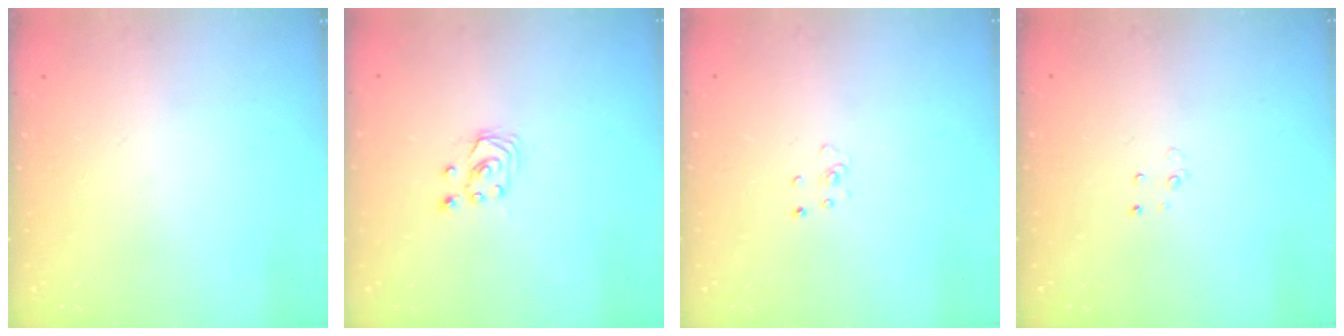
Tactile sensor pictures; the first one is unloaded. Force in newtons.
{"total": 2.6, "press": 2.6, "slide": 0.3}
{"total": 2.3, "press": 2.3, "slide": 0.2}
{"total": 2.5, "press": 2.5, "slide": 0.2}